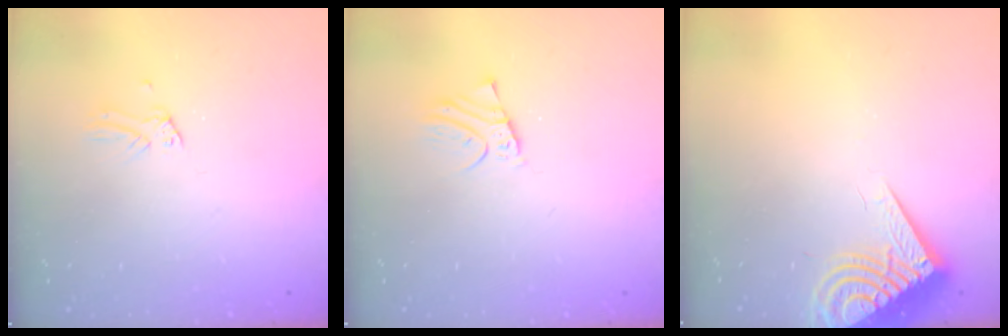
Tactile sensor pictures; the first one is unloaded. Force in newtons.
{"total": 2.0, "press": 2.0, "slide": 0.1}
{"total": 10.0, "press": 9.9, "slide": 1.0}